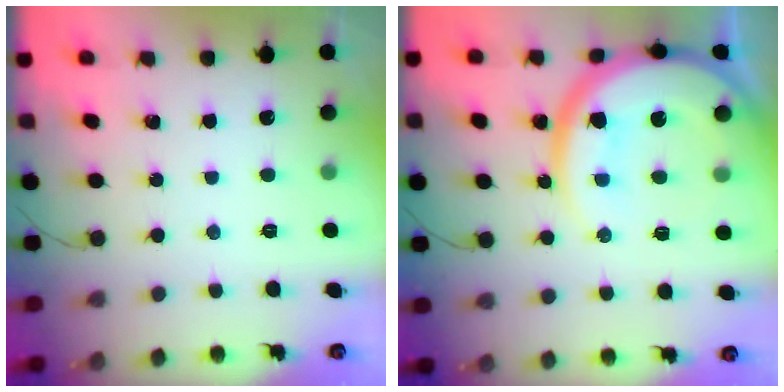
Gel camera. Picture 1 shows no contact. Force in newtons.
{"total": 19.7, "press": 19.5, "slide": 2.3}